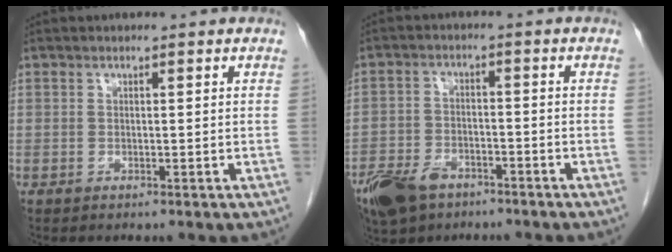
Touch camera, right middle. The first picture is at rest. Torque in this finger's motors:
{"motor_torque": [1.09, -1.05, 0.11, 0.07]}